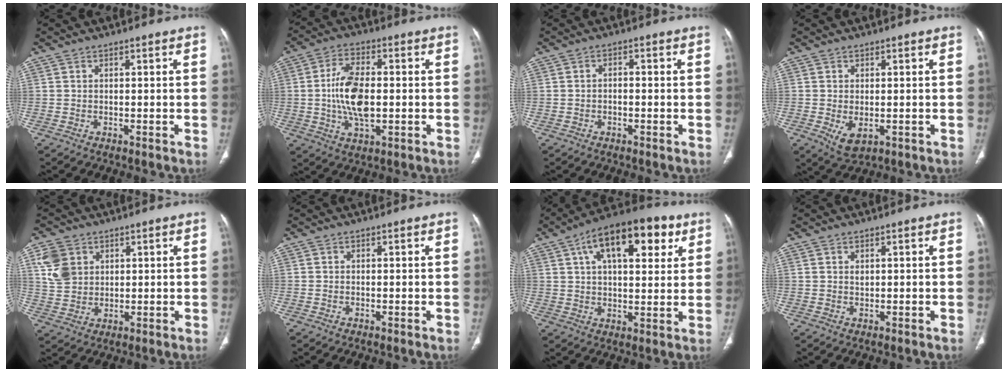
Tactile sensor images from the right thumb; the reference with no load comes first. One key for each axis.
{"total": 11.3, "fx": -0.3, "fy": 5.7, "fz": 9.8, "tx": -0.185, "ty": 0.002, "tz": -0.004}
{"total": 1.2, "fx": -0.4, "fy": 0.8, "fz": 0.9, "tx": -0.013, "ty": 0.007, "tz": -0.008}
{"total": 4.2, "fx": -0.9, "fy": 2.3, "fz": 3.4, "tx": -0.057, "ty": -0.010, "tz": -0.002}
{"total": 7.5, "fx": 2.9, "fy": 5.9, "fz": 3.6, "tx": -0.057, "ty": -0.008, "tz": 0.065}
{"total": 0.0}
{"total": 18.1, "fx": 7.7, "fy": 8.4, "fz": 14.1, "tx": -0.191, "ty": 0.002, "tz": 0.117}
{"total": 0.8, "fx": 0.4, "fy": 0.5, "fz": 0.6, "tx": -0.009, "ty": 0.000, "tz": 0.010}